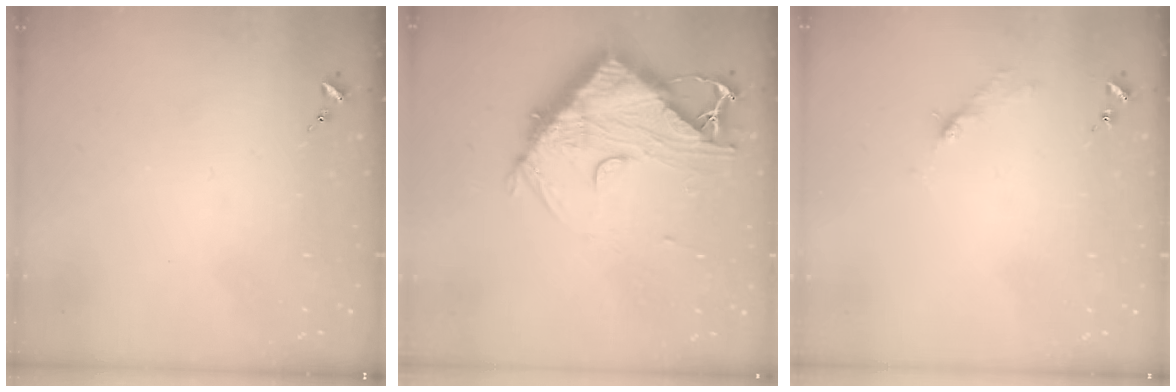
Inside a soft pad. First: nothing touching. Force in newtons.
{"total": 13.2, "press": 13.1, "slide": 1.4}
{"total": 2.7, "press": 2.7, "slide": 0.4}